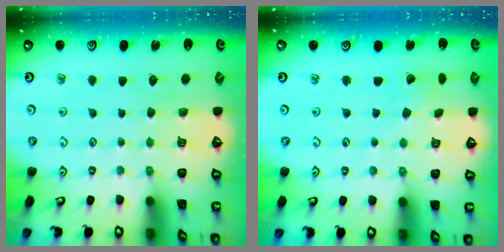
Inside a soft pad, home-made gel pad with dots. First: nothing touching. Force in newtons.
{"total": 1.6, "press": 1.6, "slide": 0.1}